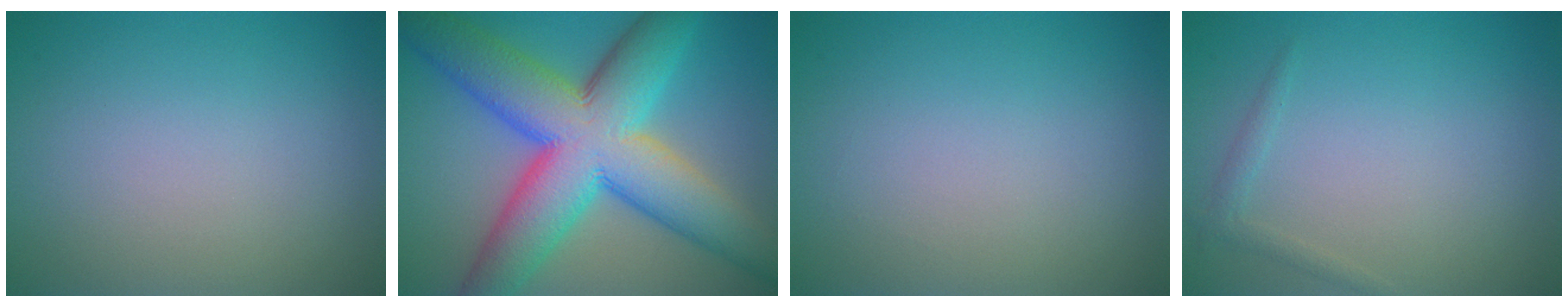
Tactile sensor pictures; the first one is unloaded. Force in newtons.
{"total": 14.2, "press": 14.2, "slide": 0.3}
{"total": 0.0}
{"total": 1.1, "press": 1.1, "slide": 0.0}